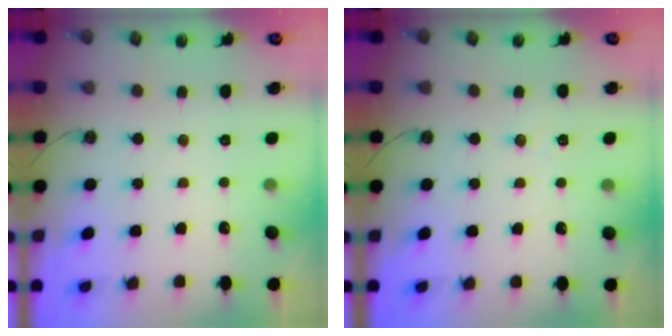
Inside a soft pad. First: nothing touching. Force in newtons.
{"total": 4.4, "press": 4.2, "slide": 1.2}